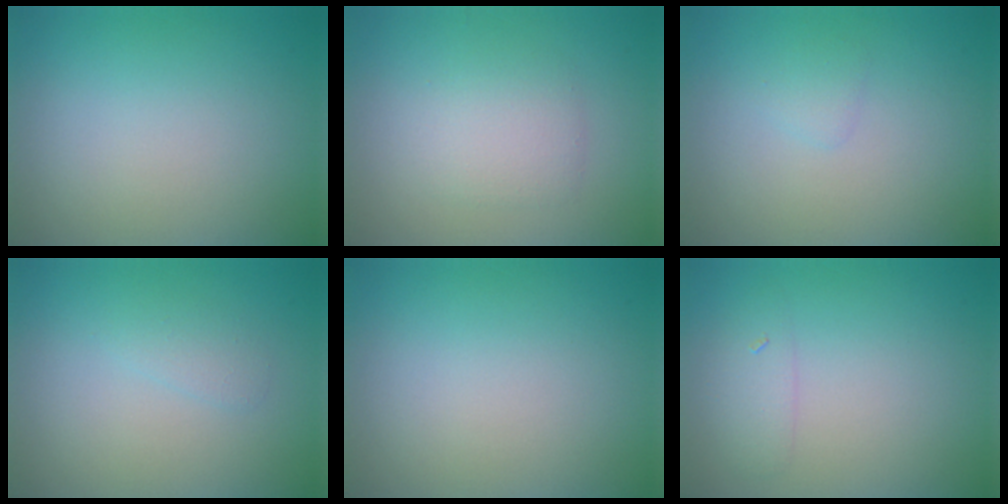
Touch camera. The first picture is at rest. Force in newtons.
{"total": 2.3, "press": 2.3, "slide": 0.1}
{"total": 0.8, "press": 0.8, "slide": 0.0}
{"total": 1.0, "press": 1.0, "slide": 0.0}
{"total": 0.0}
{"total": 1.6, "press": 1.6, "slide": 0.1}